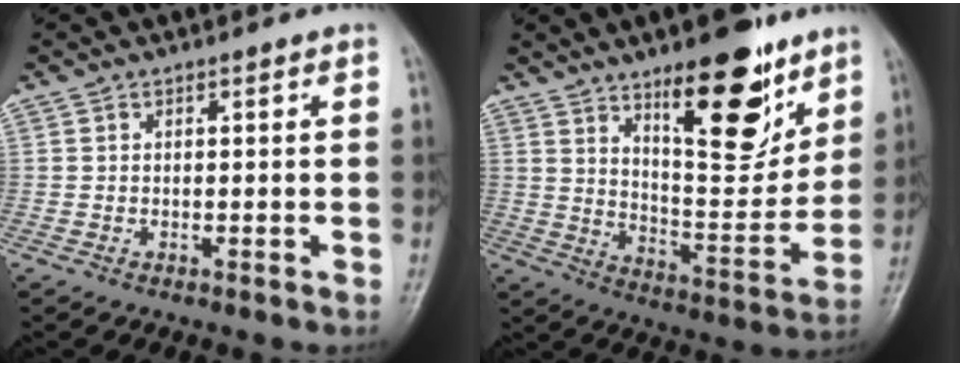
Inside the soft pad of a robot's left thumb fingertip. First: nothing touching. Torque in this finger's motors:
{"motor_torque": [2.48, 1.34, 1.28, -1.49, 0.12]}